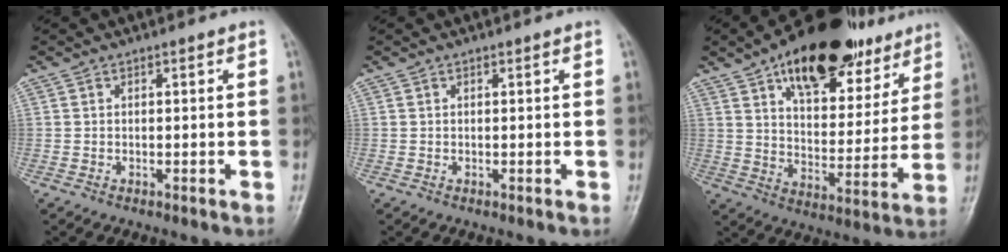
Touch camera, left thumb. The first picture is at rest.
{"total": 0.0}
{"total": 25.2, "force": [15.3, 12.4, 15.8], "torque": [-0.189, -0.032, 0.235]}